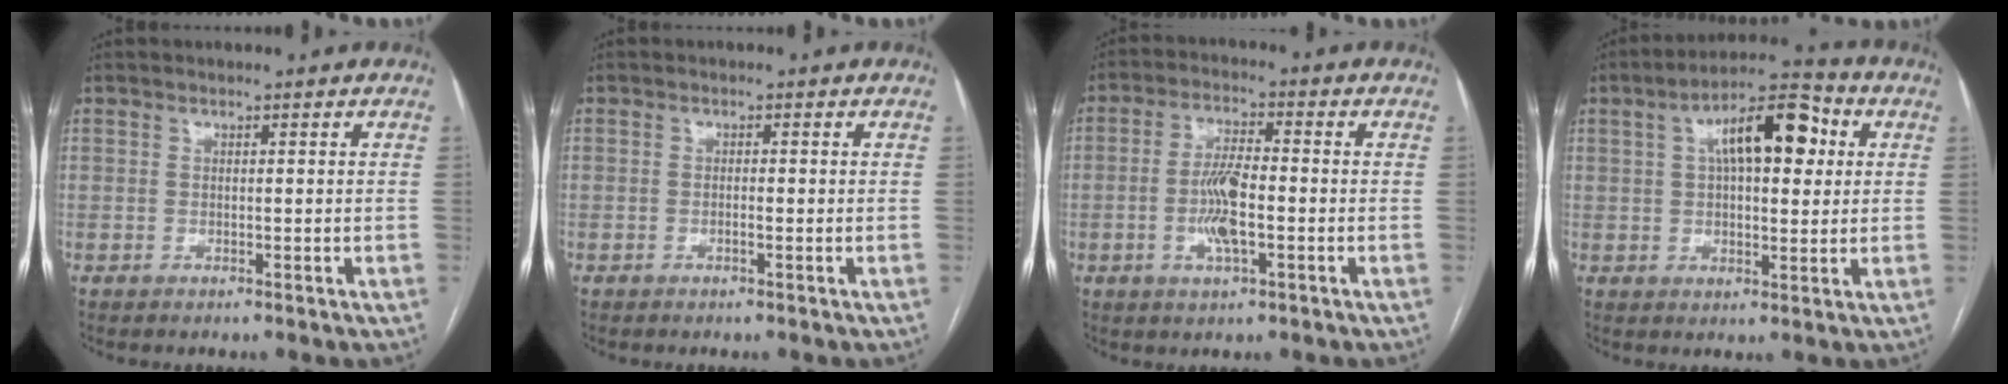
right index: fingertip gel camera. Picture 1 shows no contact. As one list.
[{"total": 0.9, "force": [-0.3, 0.2, 0.9], "torque": [-0.017, 0.001, -0.005]}, {"total": 8.2, "force": [-2.1, 1.6, 7.8], "torque": [-0.157, 0.001, -0.043]}, {"total": 12.1, "force": [3.4, 4.4, 10.7], "torque": [-0.170, 0.037, 0.049]}]